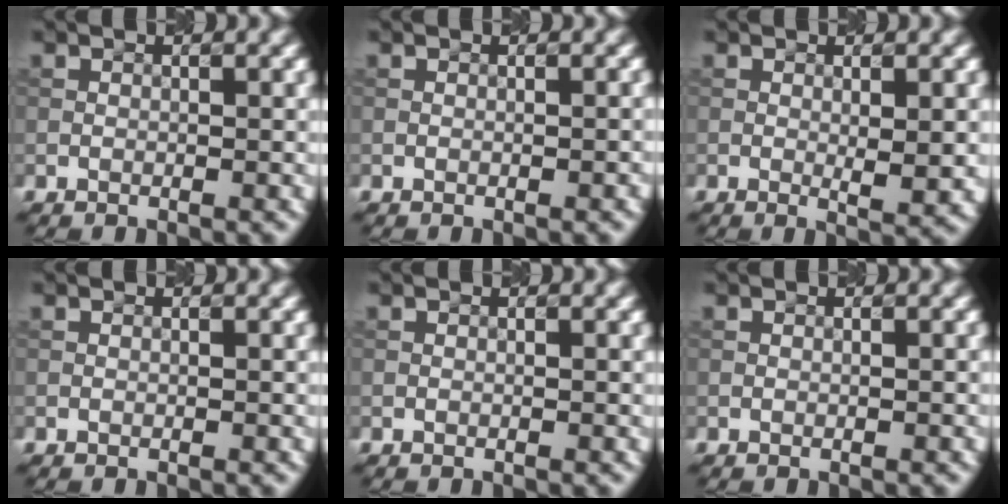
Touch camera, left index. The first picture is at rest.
{"total": 0.6, "force": [-0.3, 0.2, 0.5], "torque": [-0.005, 0.000, -0.004]}
{"total": 2.6, "force": [-0.1, 0.6, 2.6], "torque": [-0.041, -0.007, 0.001]}
{"total": 0.0}
{"total": 0.0}
{"total": 0.0}